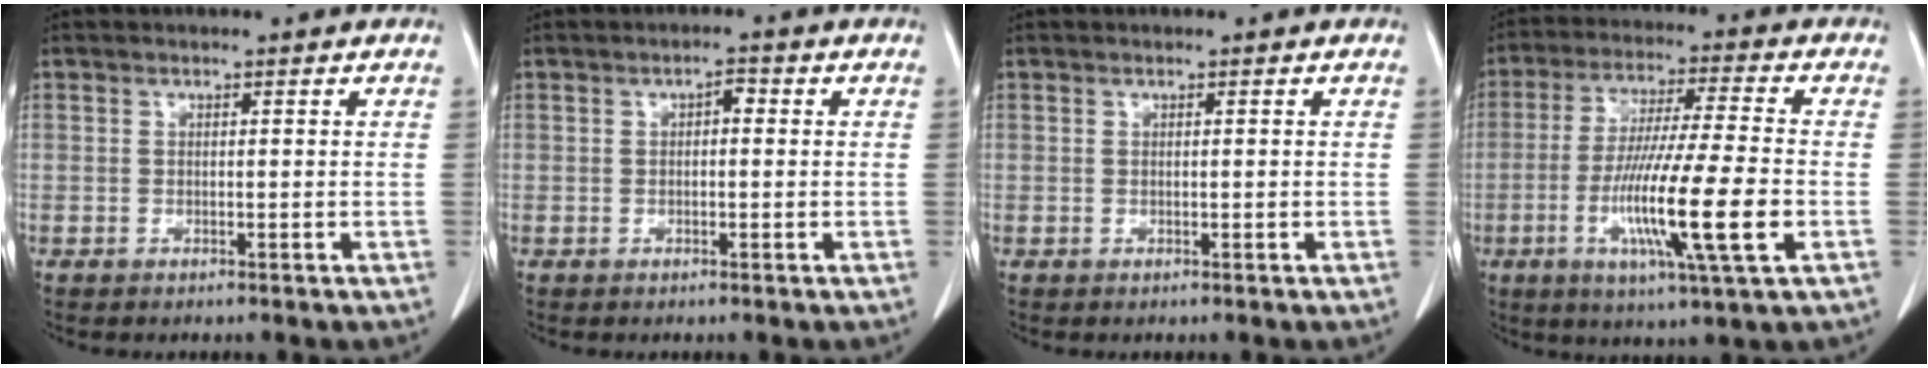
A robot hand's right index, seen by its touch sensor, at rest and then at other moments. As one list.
[{"total": 2.1, "force": [0.3, 1.0, 1.8], "torque": [-0.028, 0.011, 0.003]}, {"total": 0.0}, {"total": 15.9, "force": [-4.4, 0.4, 15.3], "torque": [-0.289, -0.023, -0.079]}]